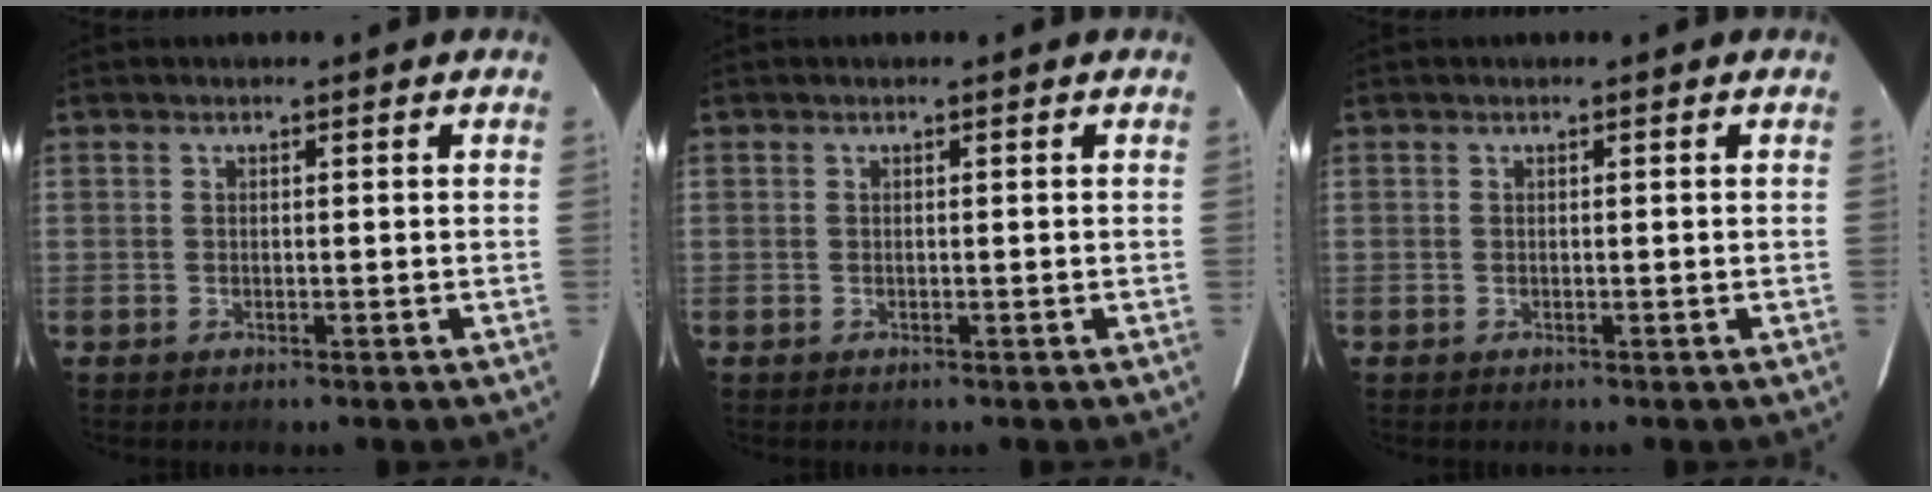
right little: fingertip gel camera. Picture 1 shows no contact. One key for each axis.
{"total": 0.0}
{"total": 0.0}